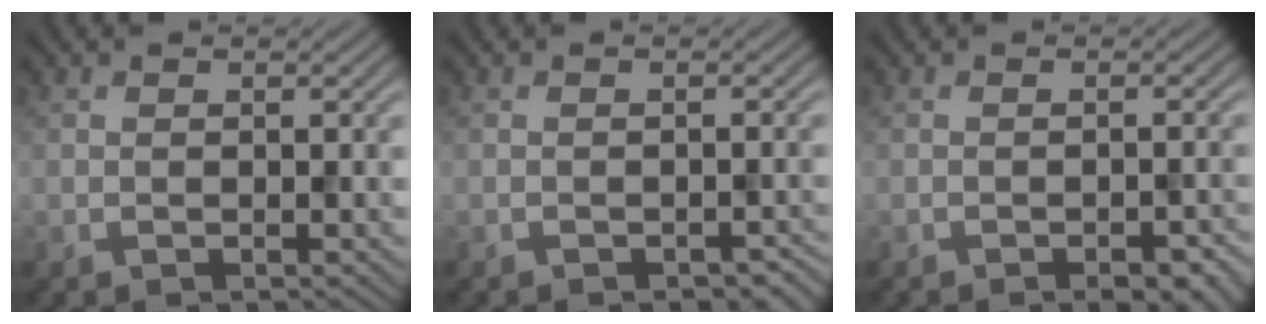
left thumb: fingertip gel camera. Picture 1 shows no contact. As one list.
[{"total": 1.8, "force": [-1.5, 0.5, 0.9], "torque": [-0.012, -0.002, -0.015]}, {"total": 3.7, "force": [-2.4, 1.3, 2.5], "torque": [-0.035, -0.003, -0.021]}]